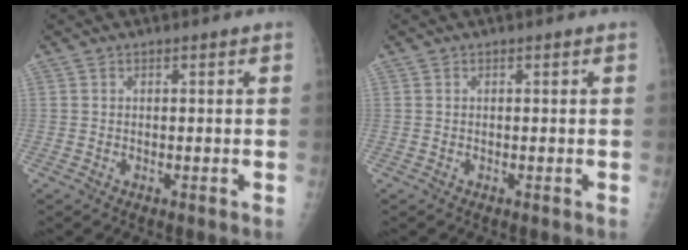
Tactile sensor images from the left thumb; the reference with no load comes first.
{"total": 0.0}